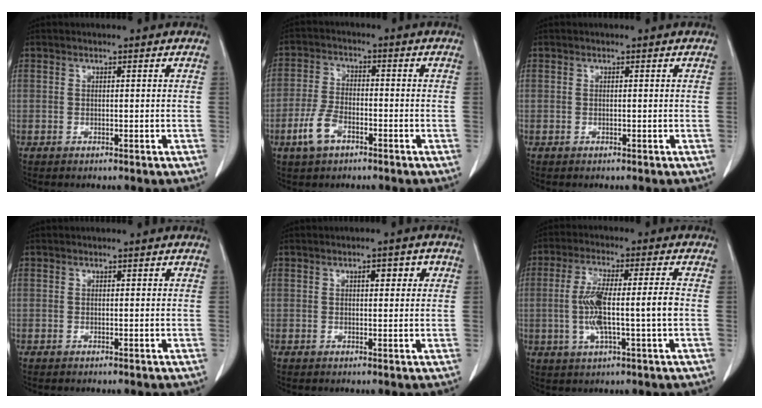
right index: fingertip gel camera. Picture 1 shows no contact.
{"total": 5.8, "force": [-3.1, 2.8, 4.0], "torque": [-0.096, 0.003, -0.062]}
{"total": 0.0}
{"total": 0.0}
{"total": 2.9, "force": [1.0, 1.2, 2.5], "torque": [-0.034, 0.009, 0.013]}
{"total": 9.8, "force": [-0.9, 0.8, 9.7], "torque": [-0.190, 0.008, -0.018]}